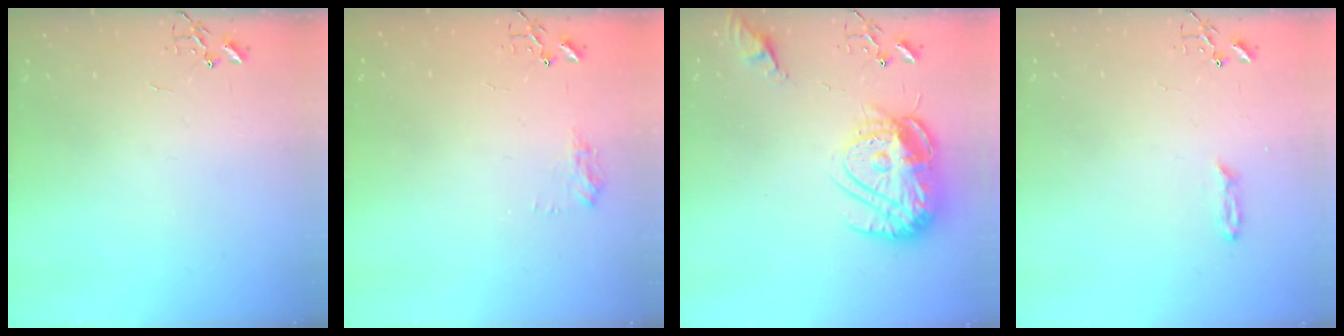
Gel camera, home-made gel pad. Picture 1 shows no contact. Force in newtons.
{"total": 7.6, "press": 7.5, "slide": 0.3}
{"total": 17.2, "press": 17.1, "slide": 1.8}
{"total": 2.2, "press": 2.2, "slide": 0.4}